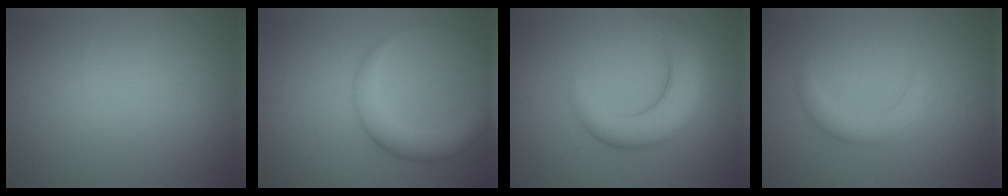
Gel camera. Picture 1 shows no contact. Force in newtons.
{"total": 4.7, "press": 4.7, "slide": 0.3}
{"total": 5.8, "press": 5.8, "slide": 0.4}
{"total": 2.1, "press": 2.0, "slide": 0.3}